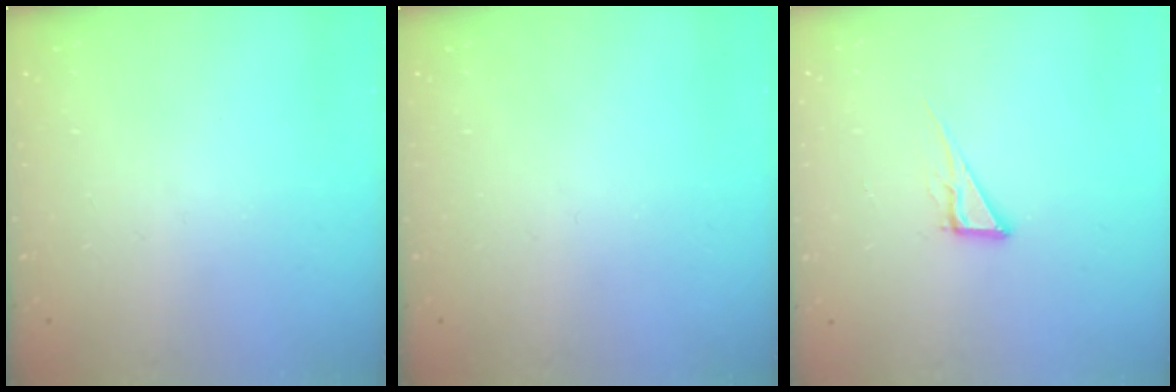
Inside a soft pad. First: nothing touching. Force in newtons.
{"total": 0.0}
{"total": 6.8, "press": 6.8, "slide": 0.2}